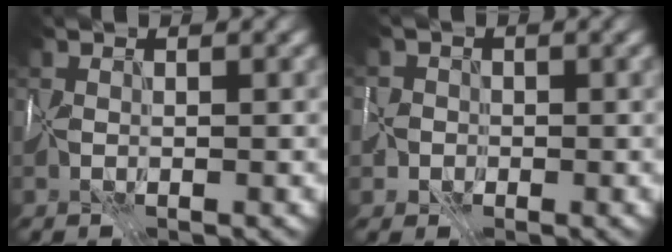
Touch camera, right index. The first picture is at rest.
{"total": 3.4, "force": [-1.0, 3.1, 0.8], "torque": [0.006, 0.010, -0.038]}